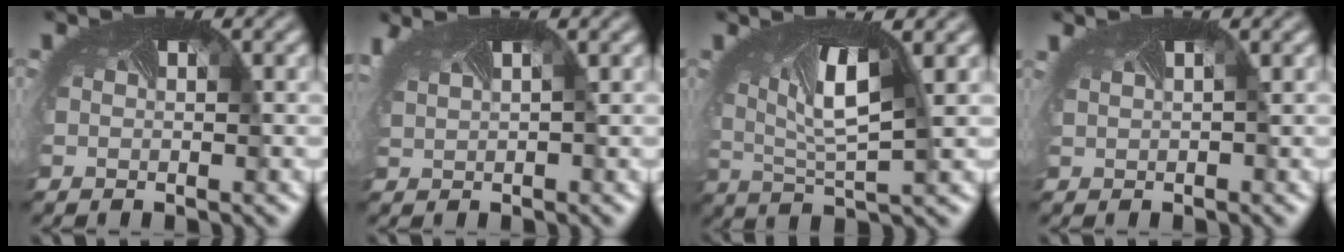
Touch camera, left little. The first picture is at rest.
{"total": 6.1, "force": [2.4, 3.0, 4.7], "torque": [-0.116, 0.030, 0.046]}
{"total": 6.2, "force": [1.8, 2.4, 5.4], "torque": [-0.116, 0.000, 0.029]}
{"total": 1.8, "force": [0.9, 1.0, 1.2], "torque": [-0.019, 0.015, 0.005]}